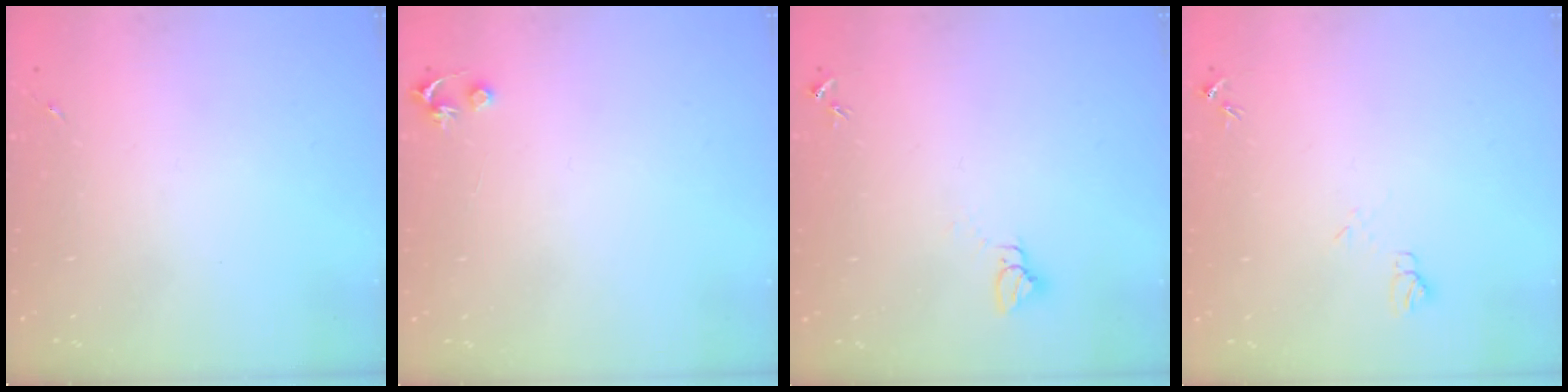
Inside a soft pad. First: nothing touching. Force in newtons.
{"total": 3.5, "press": 3.5, "slide": 0.3}
{"total": 2.8, "press": 2.8, "slide": 0.1}
{"total": 6.3, "press": 6.3, "slide": 0.7}